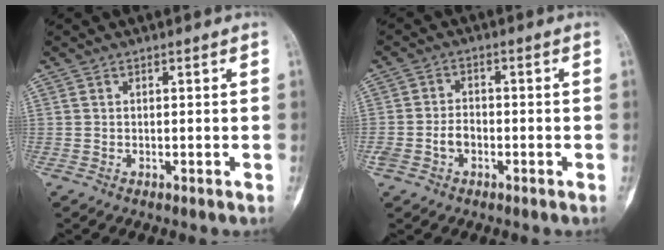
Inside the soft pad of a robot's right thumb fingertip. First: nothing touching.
{"total": 3.4, "force": [-1.2, 2.5, 2.0], "torque": [-0.033, 0.015, -0.022]}